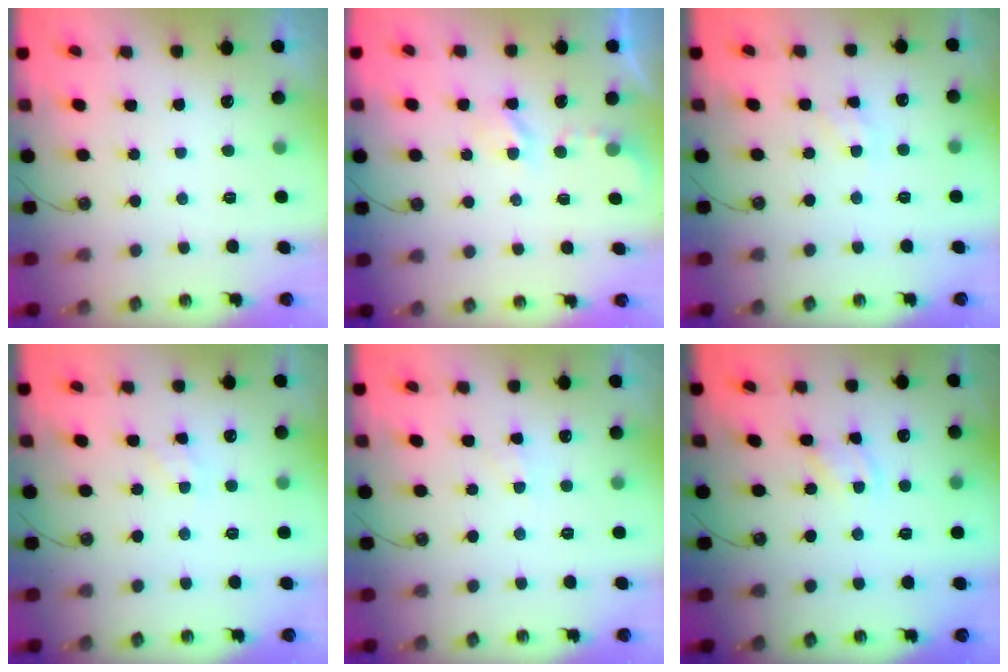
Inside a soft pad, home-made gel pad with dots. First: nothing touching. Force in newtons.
{"total": 2.7, "press": 2.7, "slide": 0.5}
{"total": 3.0, "press": 3.0, "slide": 0.2}
{"total": 2.6, "press": 2.6, "slide": 0.4}
{"total": 3.8, "press": 3.7, "slide": 0.5}
{"total": 3.0, "press": 3.0, "slide": 0.4}